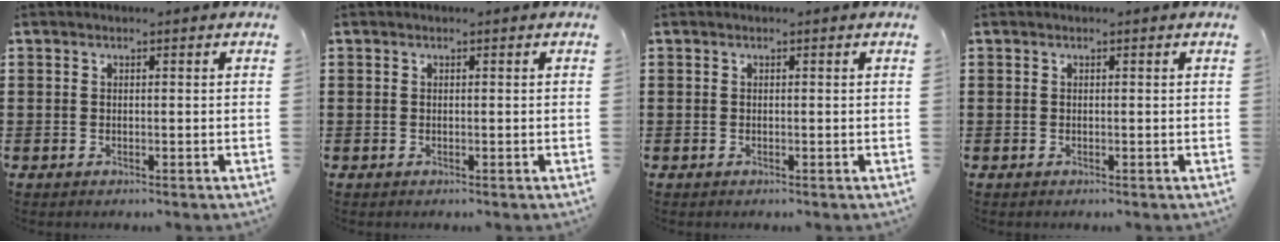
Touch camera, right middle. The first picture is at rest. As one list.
[{"total": 0.0}, {"total": 0.0}, {"total": 0.0}]